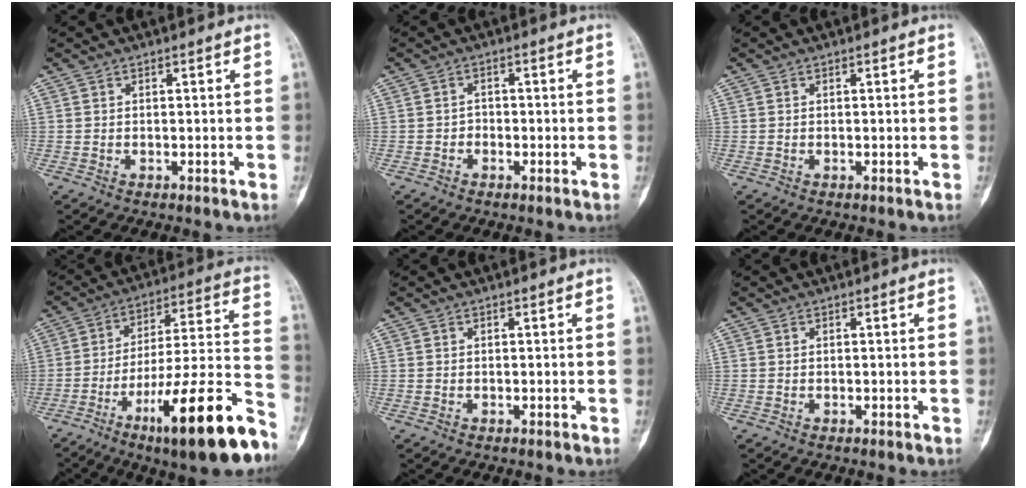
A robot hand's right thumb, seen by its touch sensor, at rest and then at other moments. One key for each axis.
{"total": 1.4, "fx": -0.7, "fy": 1.2, "fz": 0.4, "tx": 0.005, "ty": 0.007, "tz": -0.018}
{"total": 0.0}
{"total": 23.5, "fx": -13.1, "fy": 3.9, "fz": 19.1, "tx": -0.263, "ty": 0.069, "tz": -0.205}
{"total": 0.0}
{"total": 0.0}